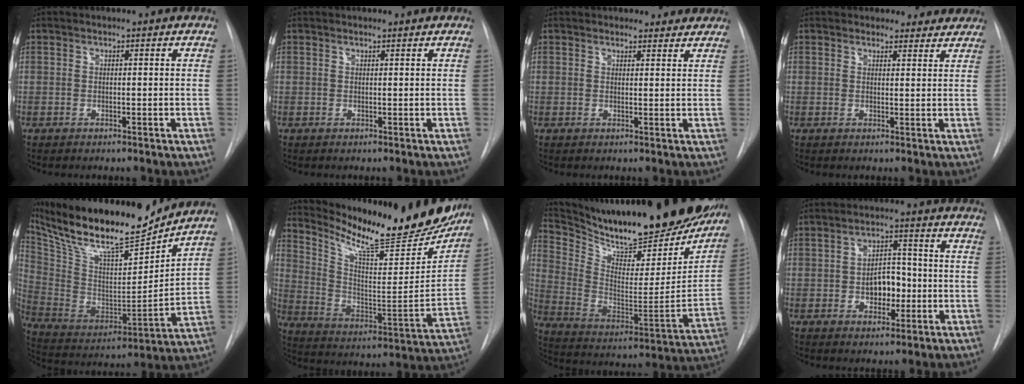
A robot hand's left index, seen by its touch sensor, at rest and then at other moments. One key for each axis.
{"total": 1.0, "fx": 1.0, "fy": 0.1, "fz": 0.1, "tx": -0.008, "ty": 0.009, "tz": 0.016}
{"total": 4.8, "fx": 4.4, "fy": 1.9, "fz": 0.4, "tx": 0.007, "ty": 0.003, "tz": 0.043}
{"total": 5.6, "fx": 5.1, "fy": 2.4, "fz": -0.1, "tx": 0.022, "ty": -0.002, "tz": 0.043}
{"total": 22.1, "fx": 18.8, "fy": 3.3, "fz": 11.1, "tx": -0.217, "ty": -0.006, "tz": 0.326}
{"total": 26.3, "fx": 22.4, "fy": 4.4, "fz": 13.1, "tx": -0.211, "ty": -0.061, "tz": 0.319}
{"total": 31.3, "fx": 26.6, "fy": 7.0, "fz": 15.0, "tx": -0.252, "ty": -0.069, "tz": 0.377}
{"total": 6.0, "fx": -1.2, "fy": 3.7, "fz": 4.5, "tx": -0.068, "ty": 0.016, "tz": -0.015}